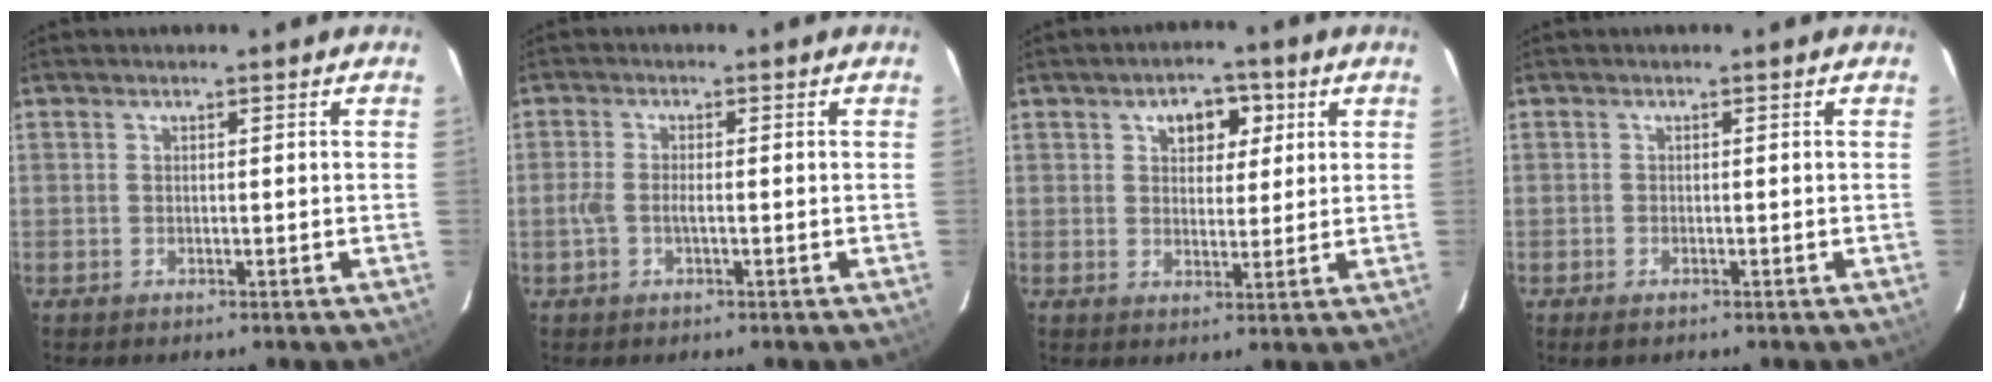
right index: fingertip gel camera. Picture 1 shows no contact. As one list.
[{"total": 3.1, "force": [-0.9, 1.2, 2.7], "torque": [-0.060, 0.000, -0.019]}, {"total": 6.1, "force": [2.6, 4.1, 3.7], "torque": [-0.055, 0.015, 0.040]}, {"total": 1.3, "force": [-0.9, 0.6, 0.7], "torque": [-0.013, -0.005, -0.018]}]